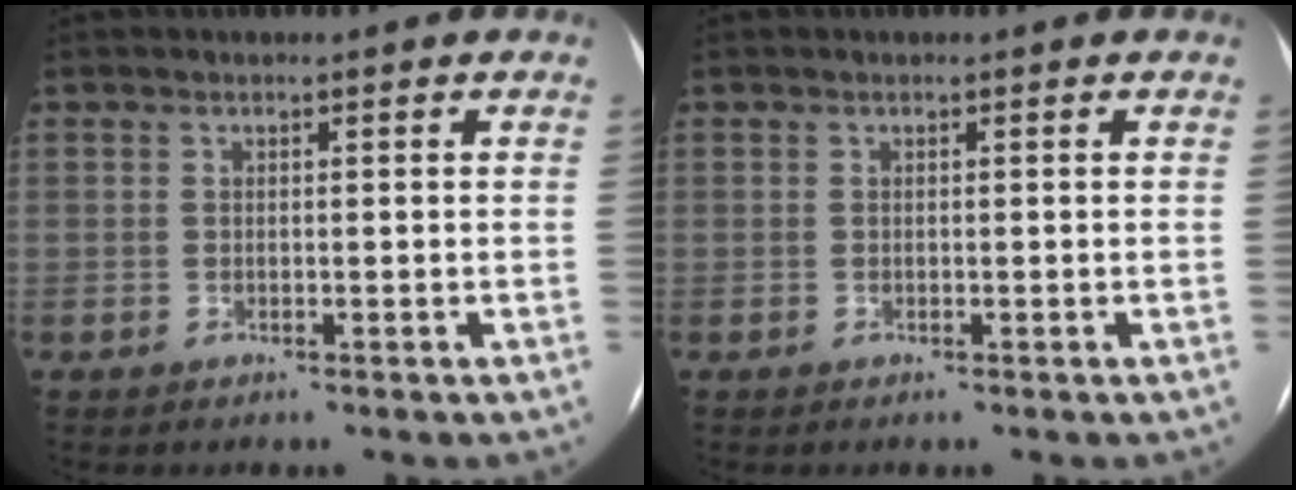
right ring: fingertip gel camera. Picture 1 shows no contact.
{"total": 0.0}